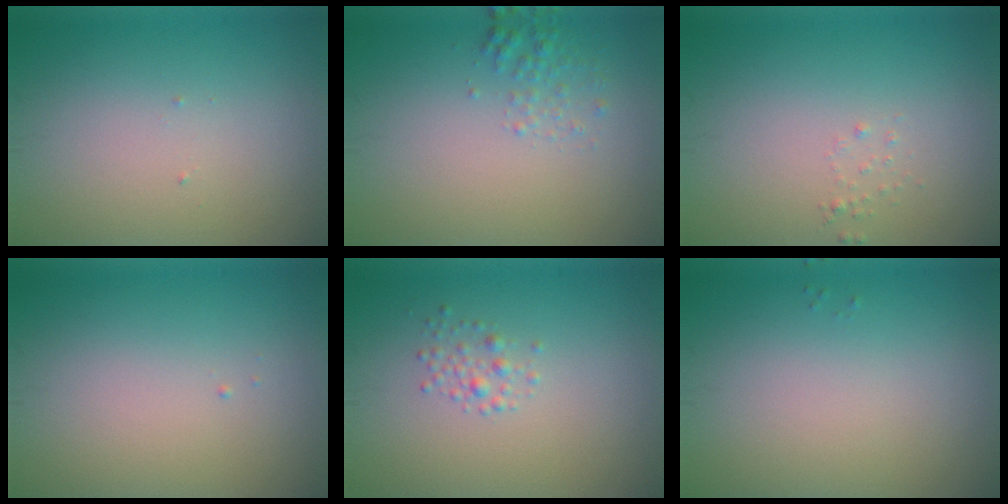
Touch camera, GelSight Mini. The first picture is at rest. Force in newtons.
{"total": 1.3, "press": 1.3, "slide": 0.1}
{"total": 0.6, "press": 0.6, "slide": 0.1}
{"total": 0.0}
{"total": 1.3, "press": 1.3, "slide": 0.0}
{"total": 0.0}